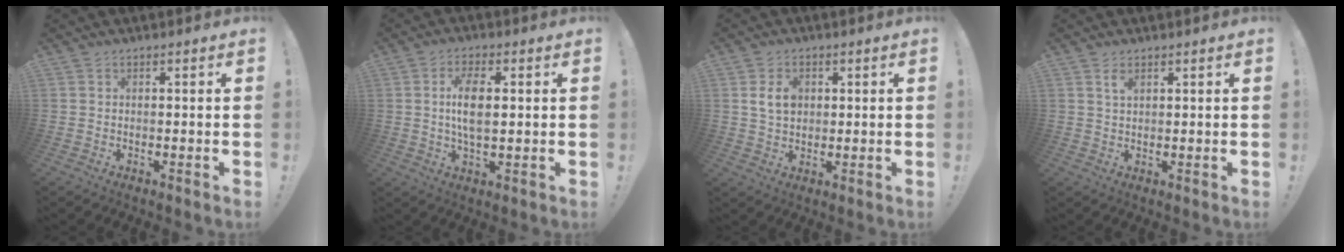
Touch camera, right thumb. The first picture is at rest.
{"total": 8.4, "force": [1.2, 3.8, 7.4], "torque": [-0.128, -0.005, 0.016]}
{"total": 6.3, "force": [1.4, 4.6, 4.0], "torque": [-0.073, 0.003, 0.025]}
{"total": 2.3, "force": [1.3, 1.0, 1.6], "torque": [-0.025, -0.004, 0.022]}